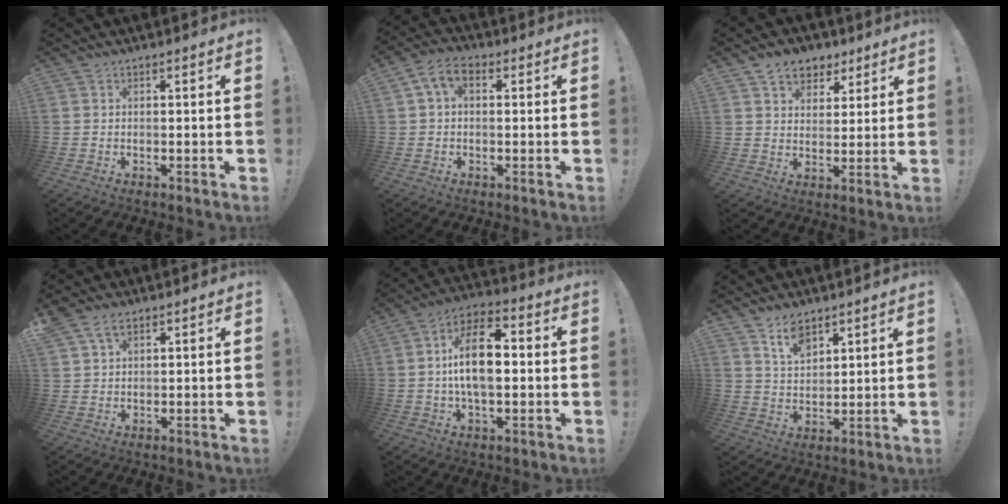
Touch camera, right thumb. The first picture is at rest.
{"total": 5.9, "force": [1.3, 3.7, 4.4], "torque": [-0.077, 0.007, 0.028]}
{"total": 8.4, "force": [5.2, 6.0, 2.5], "torque": [-0.030, -0.031, 0.101]}
{"total": 4.7, "force": [3.0, 2.5, 2.5], "torque": [-0.048, -0.008, 0.060]}
{"total": 14.6, "force": [0.1, 7.6, 12.4], "torque": [-0.210, 0.014, 0.000]}
{"total": 8.0, "force": [6.0, 4.1, 3.4], "torque": [-0.058, -0.034, 0.111]}